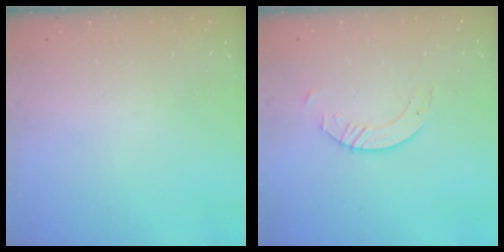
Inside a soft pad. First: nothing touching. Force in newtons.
{"total": 3.5, "press": 3.5, "slide": 0.4}